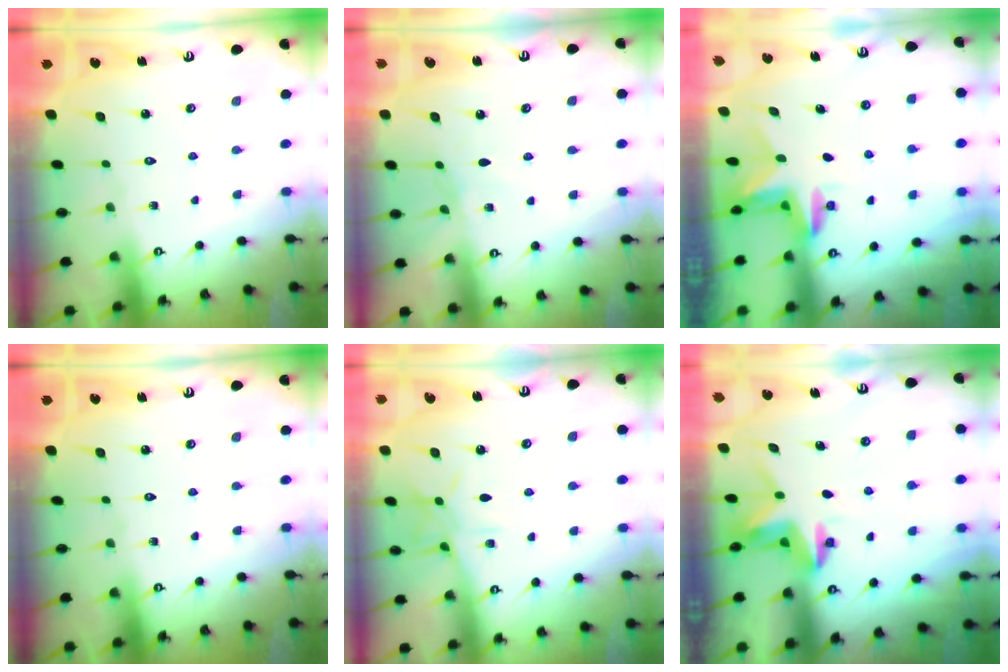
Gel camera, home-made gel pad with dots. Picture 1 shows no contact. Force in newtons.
{"total": 2.7, "press": 2.7, "slide": 0.4}
{"total": 2.9, "press": 2.9, "slide": 0.2}
{"total": 0.0}
{"total": 7.6, "press": 7.6, "slide": 0.2}
{"total": 3.8, "press": 3.8, "slide": 0.4}